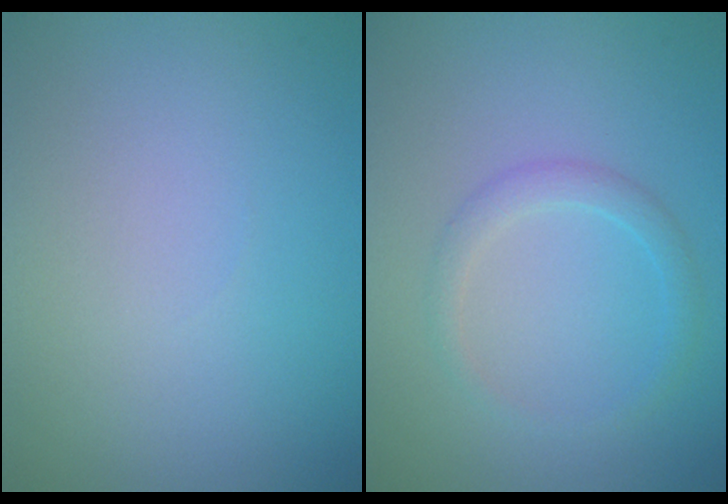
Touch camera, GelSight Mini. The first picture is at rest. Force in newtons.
{"total": 1.7, "press": 1.7, "slide": 0.1}